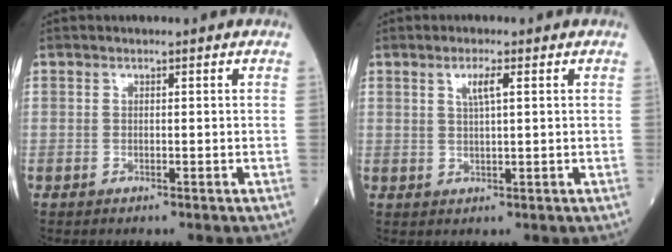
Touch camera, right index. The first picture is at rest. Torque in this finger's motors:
{"motor_torque": [0.22, 0.20, 0.05, 0.05]}